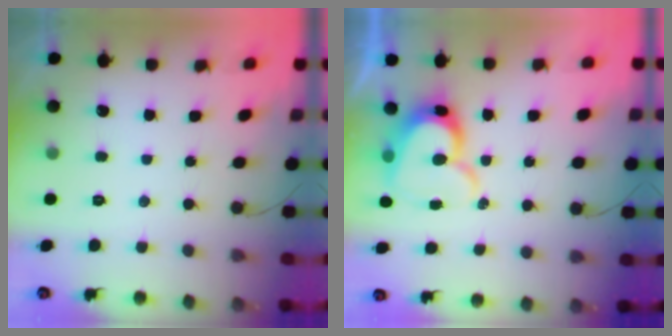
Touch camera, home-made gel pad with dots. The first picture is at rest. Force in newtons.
{"total": 13.2, "press": 13.2, "slide": 1.1}